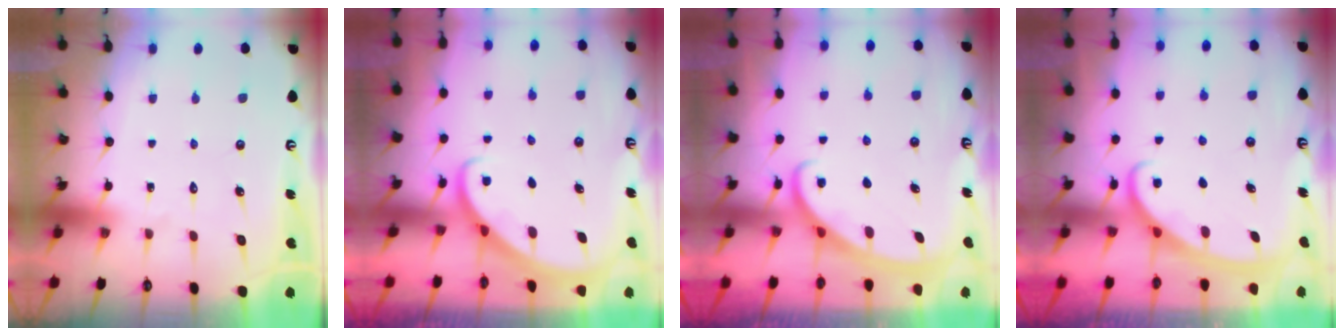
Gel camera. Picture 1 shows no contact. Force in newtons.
{"total": 2.8, "press": 2.8, "slide": 0.2}
{"total": 2.9, "press": 2.9, "slide": 0.3}
{"total": 2.9, "press": 2.8, "slide": 0.4}